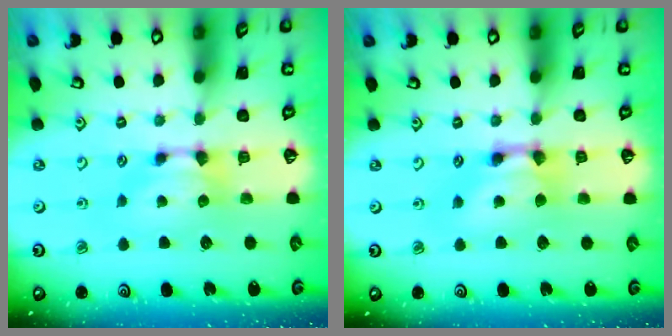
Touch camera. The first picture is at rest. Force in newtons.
{"total": 3.1, "press": 3.1, "slide": 0.3}